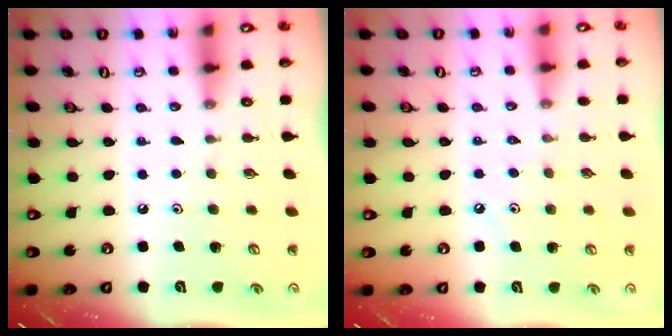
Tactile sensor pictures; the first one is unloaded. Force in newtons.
{"total": 3.8, "press": 3.8, "slide": 0.5}